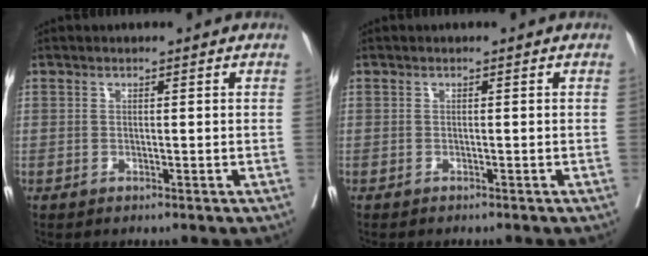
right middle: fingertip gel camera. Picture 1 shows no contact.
{"total": 1.4, "force": [-1.3, 0.2, 0.6], "torque": [-0.014, -0.005, -0.015]}